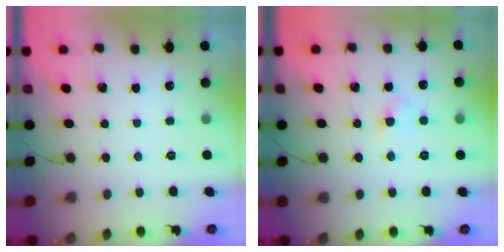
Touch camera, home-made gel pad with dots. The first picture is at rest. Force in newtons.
{"total": 3.7, "press": 3.5, "slide": 1.2}